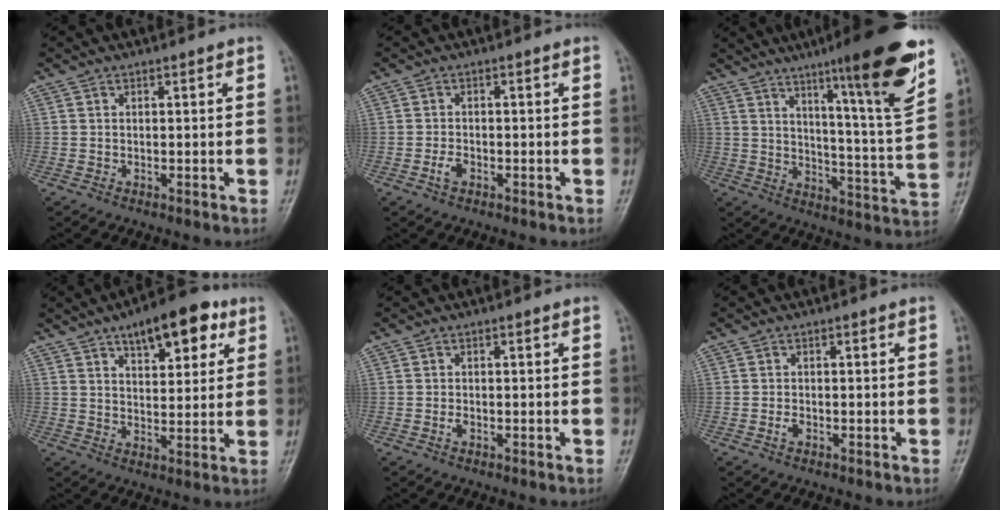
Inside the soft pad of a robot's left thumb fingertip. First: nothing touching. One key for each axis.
{"total": 2.0, "fx": -1.0, "fy": 1.2, "fz": 1.3, "tx": -0.028, "ty": 0.006, "tz": -0.020}
{"total": 19.8, "fx": 11.8, "fy": 1.6, "fz": 15.9, "tx": -0.204, "ty": -0.063, "tz": 0.174}
{"total": 12.4, "fx": 6.6, "fy": 5.6, "fz": 8.9, "tx": -0.092, "ty": -0.016, "tz": 0.092}
{"total": 0.9, "fx": -0.4, "fy": 0.5, "fz": 0.6, "tx": -0.013, "ty": 0.001, "tz": -0.008}
{"total": 1.2, "fx": -0.5, "fy": 0.7, "fz": 0.8, "tx": -0.017, "ty": 0.002, "tz": -0.011}